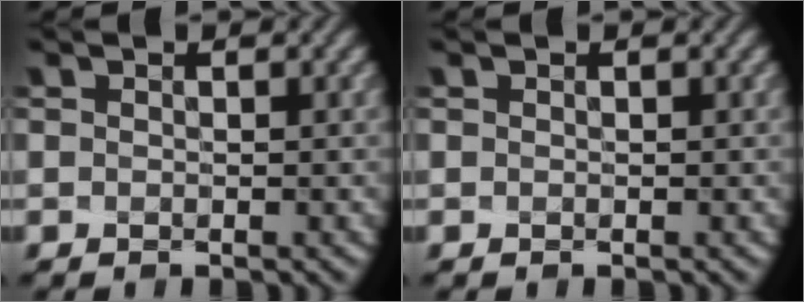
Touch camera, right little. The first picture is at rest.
{"total": 0.0}